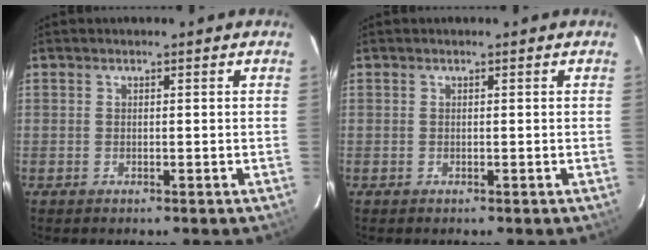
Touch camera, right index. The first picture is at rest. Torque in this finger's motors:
{"motor_torque": [0.00, 0.00, 0.00, 0.00]}